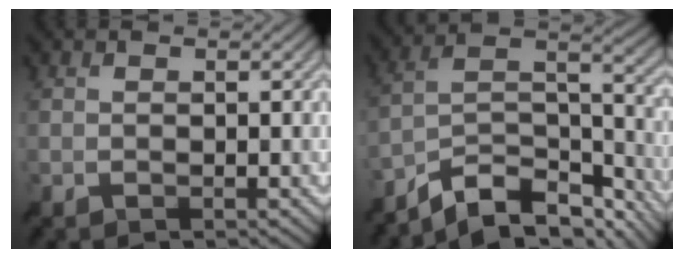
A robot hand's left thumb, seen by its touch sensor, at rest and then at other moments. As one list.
[{"total": 11.5, "force": [-8.6, 4.6, 6.2], "torque": [-0.120, 0.001, -0.146]}]